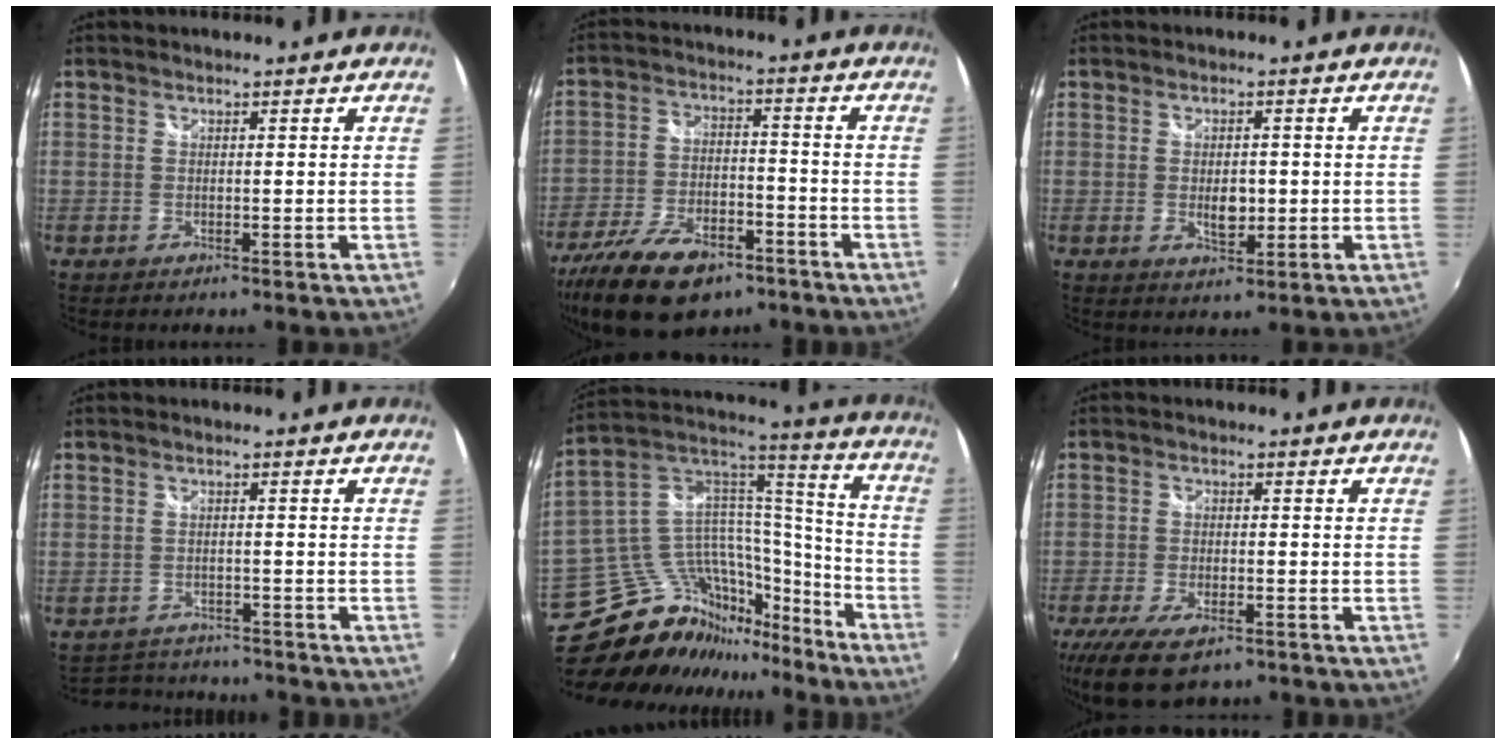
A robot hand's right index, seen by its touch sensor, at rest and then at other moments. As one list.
[{"total": 17.7, "force": [-11.8, 8.6, 10.1], "torque": [-0.223, -0.025, -0.199]}, {"total": 4.0, "force": [-0.5, 2.3, 3.2], "torque": [-0.054, -0.004, -0.006]}, {"total": 7.0, "force": [-6.5, 2.2, 1.0], "torque": [-0.035, 0.004, -0.100]}, {"total": 25.5, "force": [-18.8, 12.8, 11.5], "torque": [-0.210, 0.057, -0.283]}, {"total": 11.5, "force": [-7.7, 4.9, 7.0], "torque": [-0.165, -0.035, -0.133]}]